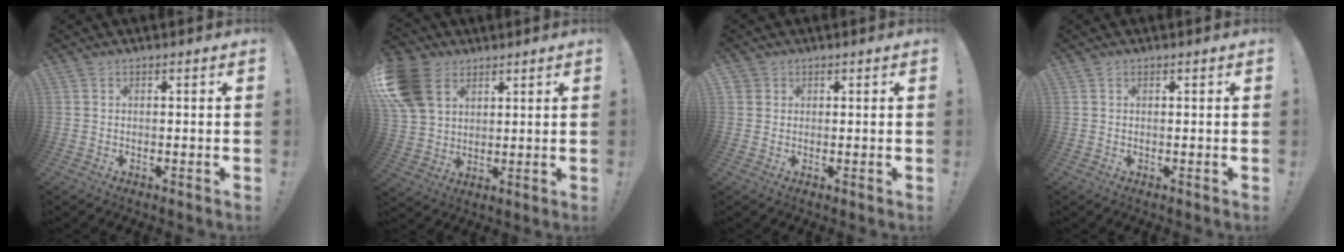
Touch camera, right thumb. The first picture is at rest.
{"total": 14.4, "force": [6.4, 10.6, 7.4], "torque": [-0.149, -0.023, 0.128]}
{"total": 1.9, "force": [1.0, 1.6, 0.3], "torque": [-0.005, -0.001, 0.017]}
{"total": 0.0}